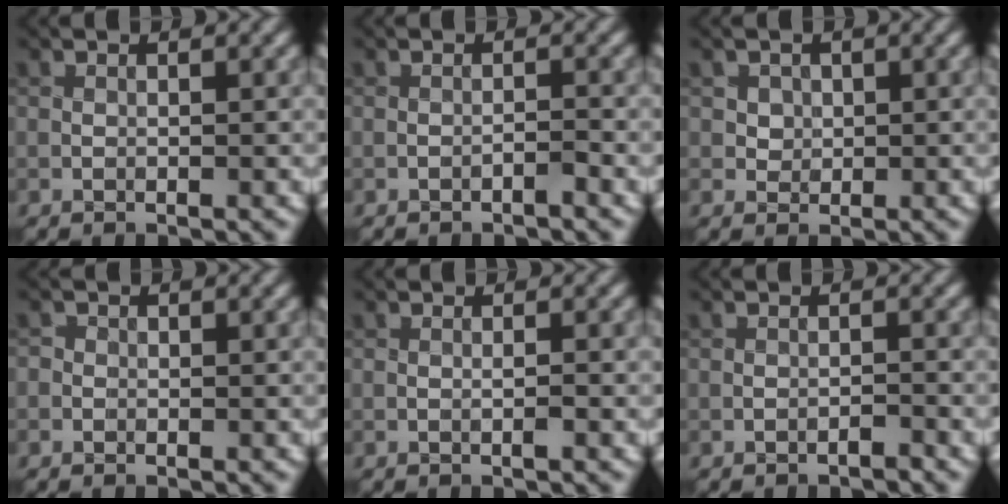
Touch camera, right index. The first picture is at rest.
{"total": 0.7, "force": [-0.6, -0.1, 0.3], "torque": [-0.004, 0.004, -0.009]}
{"total": 1.7, "force": [0.4, 1.6, 0.5], "torque": [0.000, 0.000, 0.017]}
{"total": 1.0, "force": [-0.4, 0.9, 0.2], "torque": [0.009, 0.001, -0.011]}
{"total": 0.6, "force": [-0.2, -0.1, 0.5], "torque": [-0.010, 0.001, -0.003]}
{"total": 0.7, "force": [-0.6, 0.0, 0.2], "torque": [-0.001, 0.004, -0.009]}